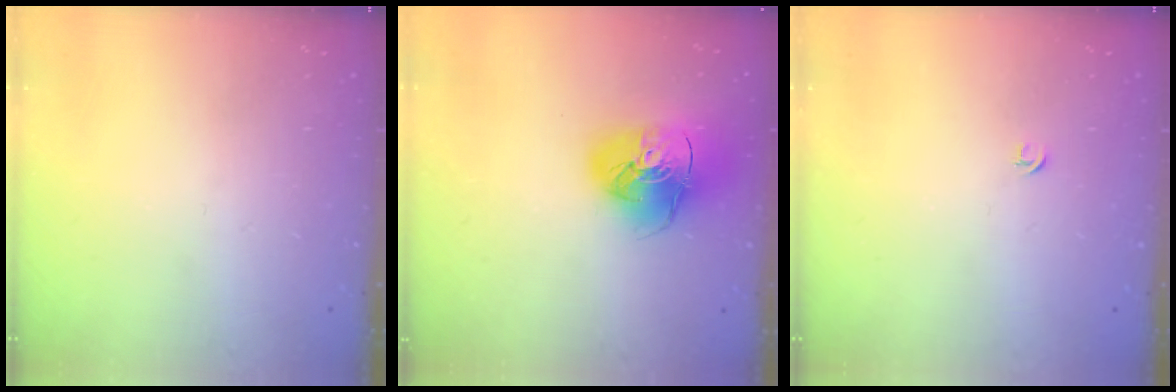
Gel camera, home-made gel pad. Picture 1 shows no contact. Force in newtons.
{"total": 14.9, "press": 14.8, "slide": 1.9}
{"total": 2.7, "press": 2.6, "slide": 0.6}